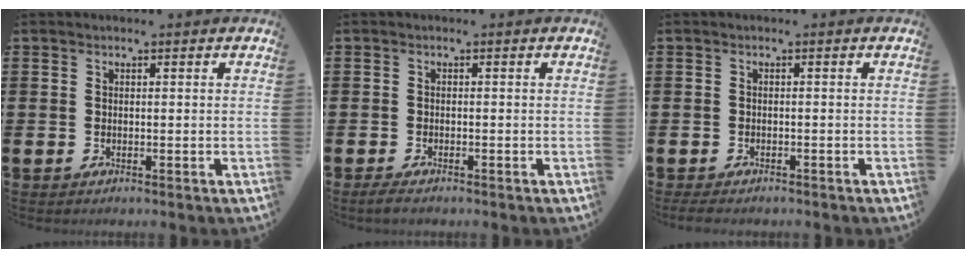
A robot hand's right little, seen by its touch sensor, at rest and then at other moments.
{"total": 1.1, "force": [-0.7, 0.3, 0.8], "torque": [-0.016, -0.001, -0.013]}
{"total": 0.7, "force": [-0.6, 0.3, 0.3], "torque": [-0.008, 0.000, -0.012]}